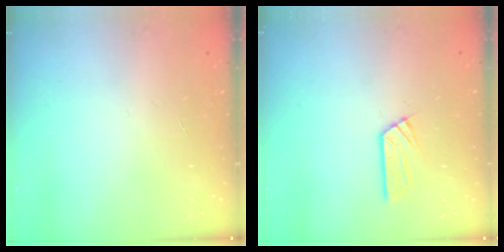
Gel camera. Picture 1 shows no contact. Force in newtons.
{"total": 6.4, "press": 6.4, "slide": 0.3}